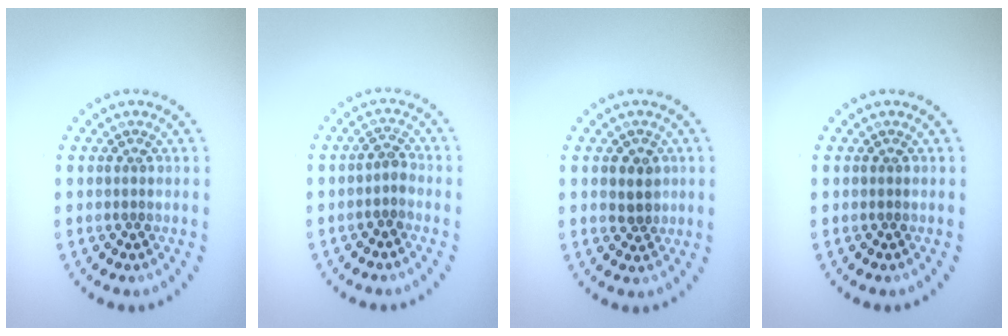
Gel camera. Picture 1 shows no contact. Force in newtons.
{"total": 1.3, "press": 1.1, "slide": 0.7}
{"total": 2.0, "press": 1.8, "slide": 0.8}
{"total": 0.0}